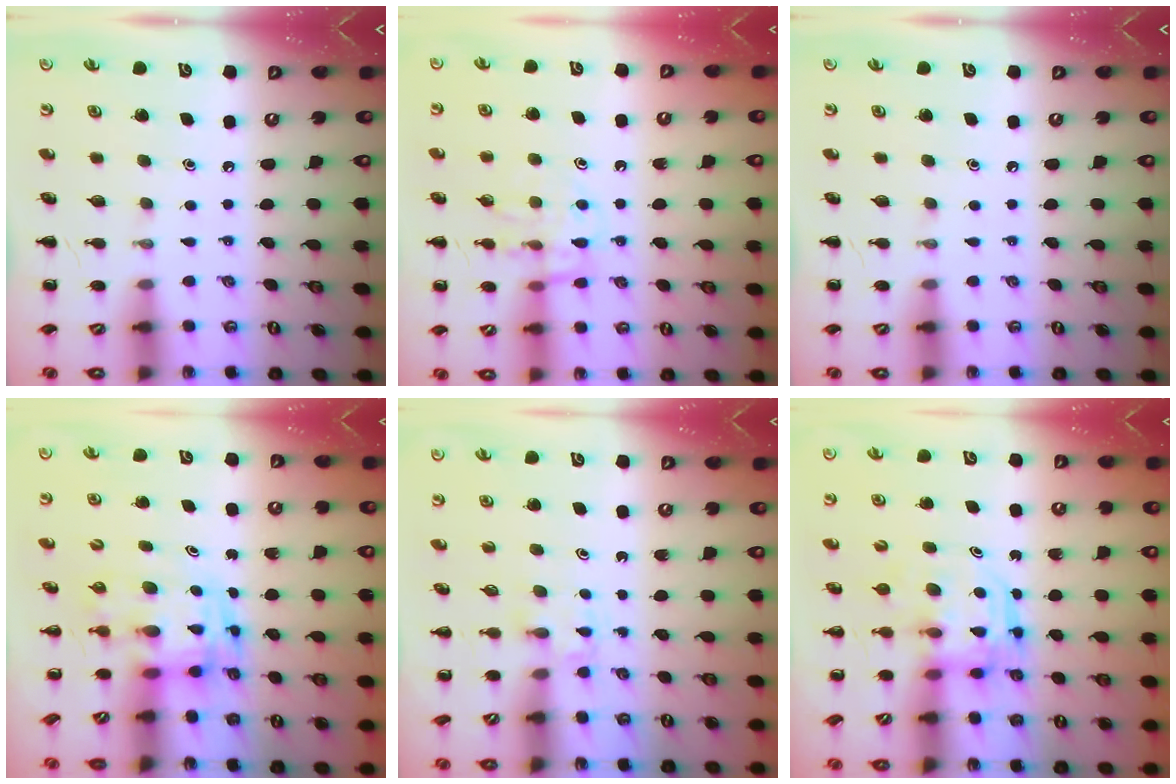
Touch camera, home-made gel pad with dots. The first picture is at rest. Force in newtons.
{"total": 11.5, "press": 11.5, "slide": 1.1}
{"total": 0.0}
{"total": 3.6, "press": 3.6, "slide": 0.7}
{"total": 1.4, "press": 1.2, "slide": 0.8}
{"total": 3.0, "press": 3.0, "slide": 0.2}